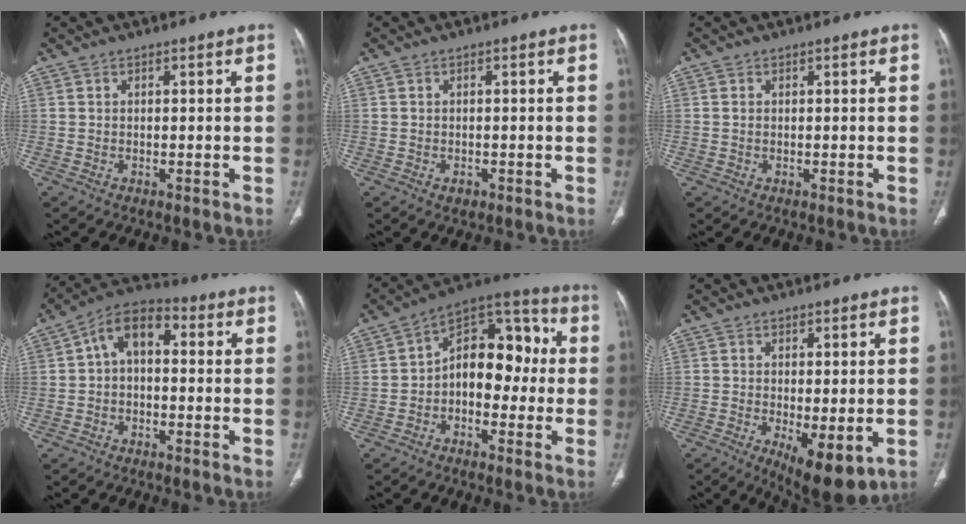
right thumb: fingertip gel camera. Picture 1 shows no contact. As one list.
[{"total": 1.4, "force": [-0.7, 1.0, 0.7], "torque": [-0.008, 0.003, -0.007]}, {"total": 0.6, "force": [0.1, 0.4, 0.4], "torque": [-0.012, 0.003, 0.003]}, {"total": 8.7, "force": [0.7, 5.5, 6.8], "torque": [-0.100, 0.032, -0.003]}, {"total": 13.8, "force": [-0.8, 8.9, 10.6], "torque": [-0.112, 0.052, -0.030]}, {"total": 9.4, "force": [-2.6, 3.6, 8.3], "torque": [-0.121, -0.021, -0.030]}]